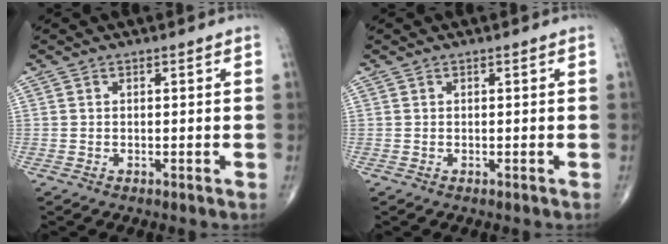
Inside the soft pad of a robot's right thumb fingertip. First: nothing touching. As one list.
[{"total": 0.0}]